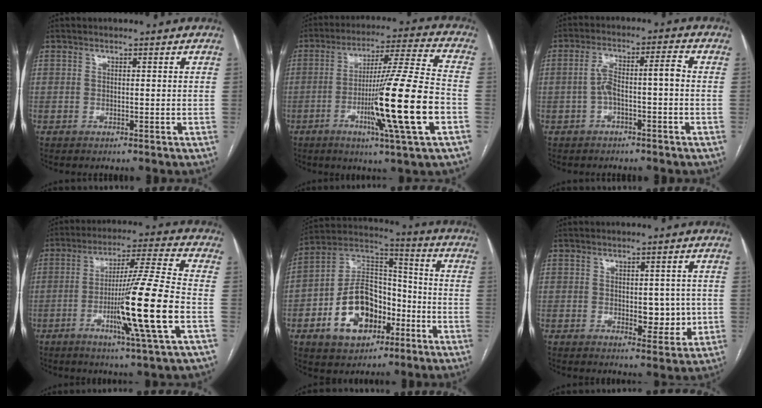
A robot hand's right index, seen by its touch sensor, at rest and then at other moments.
{"total": 17.5, "force": [-5.1, -1.4, 16.7], "torque": [-0.286, -0.013, -0.089]}
{"total": 5.9, "force": [-1.0, 1.2, 5.7], "torque": [-0.109, 0.035, -0.016]}
{"total": 15.1, "force": [-4.2, -1.8, 14.4], "torque": [-0.252, -0.013, -0.077]}
{"total": 14.8, "force": [-5.6, 9.4, 10.0], "torque": [-0.203, 0.028, -0.088]}
{"total": 5.3, "force": [-0.3, 2.7, 4.5], "torque": [-0.052, -0.002, 0.006]}